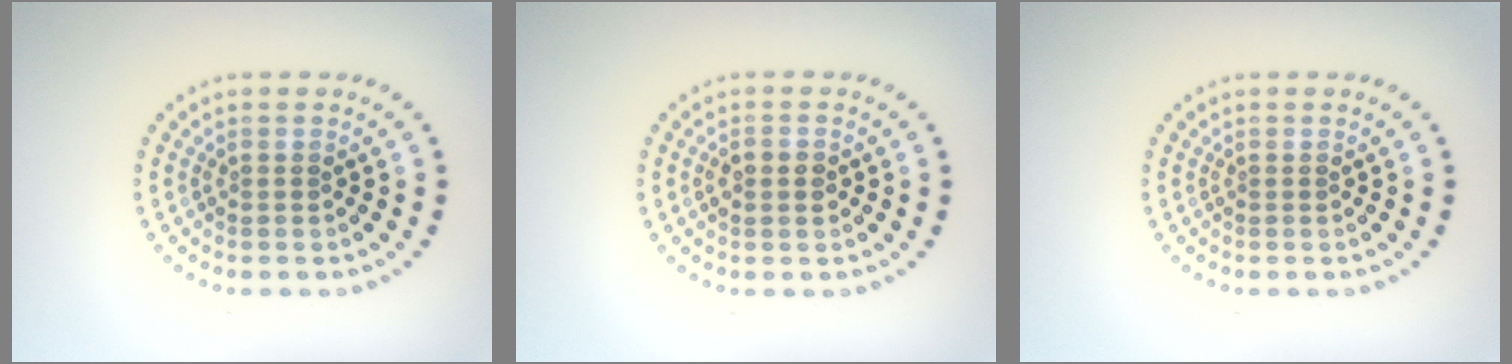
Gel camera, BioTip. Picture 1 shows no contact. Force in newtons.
{"total": 1.5, "press": 1.5, "slide": 0.2}
{"total": 0.0}